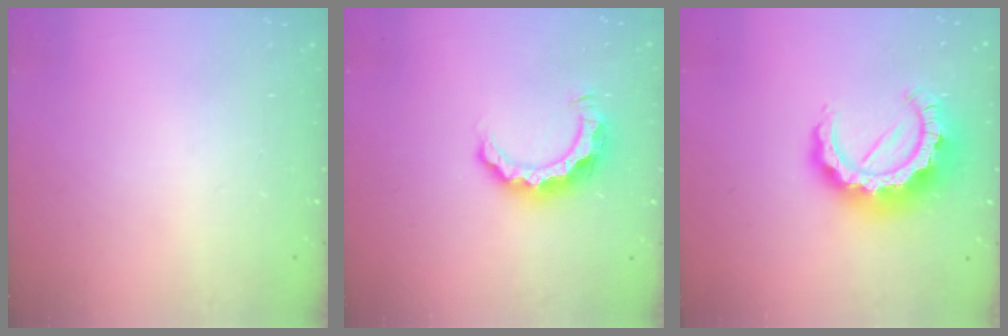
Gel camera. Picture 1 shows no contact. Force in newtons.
{"total": 8.5, "press": 8.5, "slide": 0.4}
{"total": 14.2, "press": 14.2, "slide": 1.6}